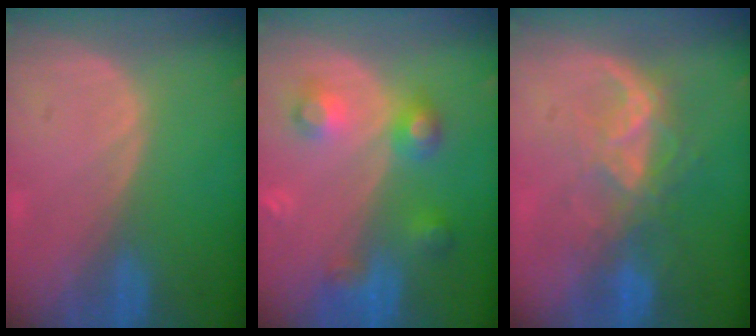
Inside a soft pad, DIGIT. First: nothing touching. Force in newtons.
{"total": 5.9, "press": 5.9, "slide": 0.2}
{"total": 6.8, "press": 6.2, "slide": 2.8}